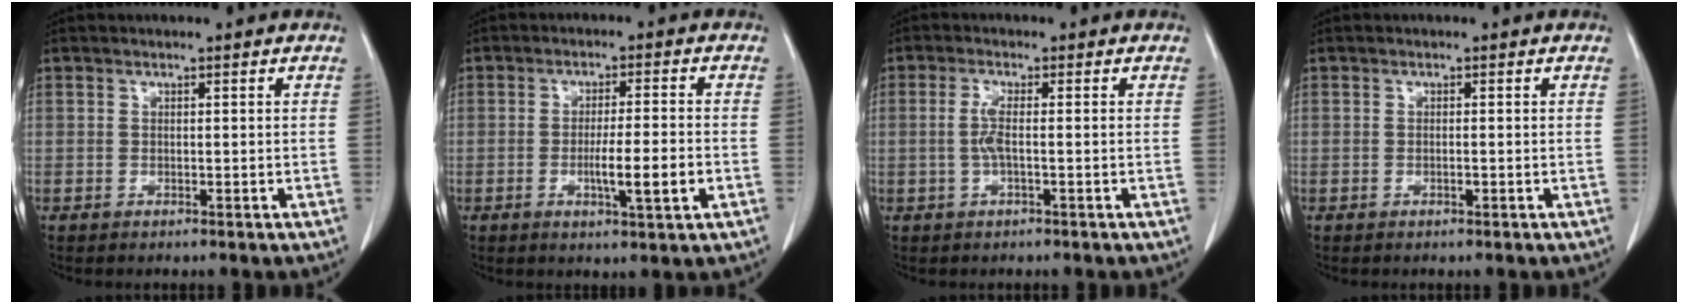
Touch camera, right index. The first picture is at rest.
{"total": 6.5, "force": [-1.8, 0.1, 6.3], "torque": [-0.102, -0.009, -0.029]}
{"total": 2.8, "force": [-0.3, 0.2, 2.8], "torque": [-0.063, -0.001, -0.008]}
{"total": 0.5, "force": [-0.2, 0.1, 0.5], "torque": [-0.010, 0.000, -0.001]}